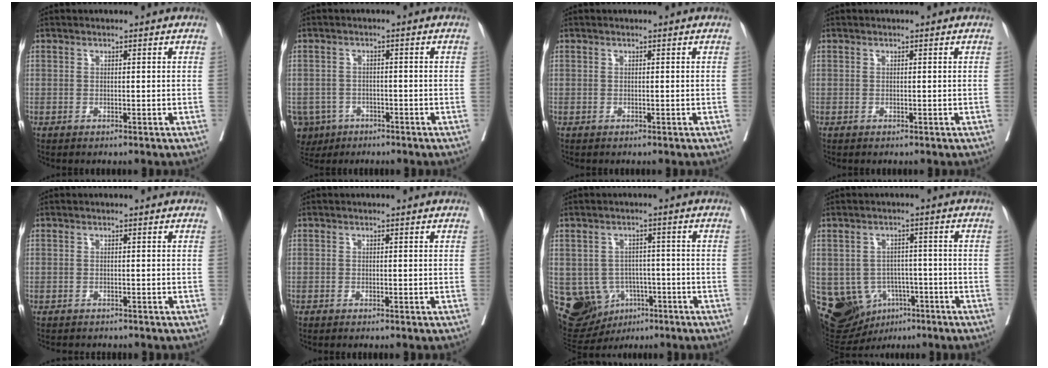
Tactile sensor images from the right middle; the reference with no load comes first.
{"total": 6.9, "force": [-4.0, 5.5, 1.2], "torque": [-0.033, 0.002, -0.061]}
{"total": 0.0}
{"total": 0.0}
{"total": 3.7, "force": [-3.4, 1.0, 1.1], "torque": [-0.015, -0.004, -0.046]}
{"total": 0.5, "force": [-0.5, -0.1, 0.2], "torque": [-0.001, 0.000, -0.012]}
{"total": 11.3, "force": [-4.4, 9.4, 4.5], "torque": [-0.089, 0.016, -0.054]}
{"total": 11.0, "force": [-4.7, 8.9, 4.3], "torque": [-0.078, 0.019, -0.060]}